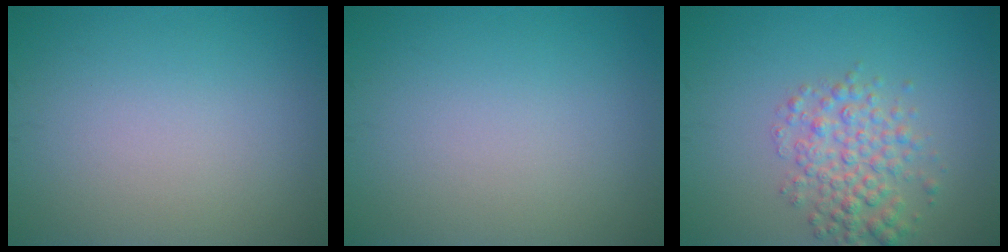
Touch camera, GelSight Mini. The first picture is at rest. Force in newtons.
{"total": 0.0}
{"total": 3.9, "press": 3.9, "slide": 0.1}